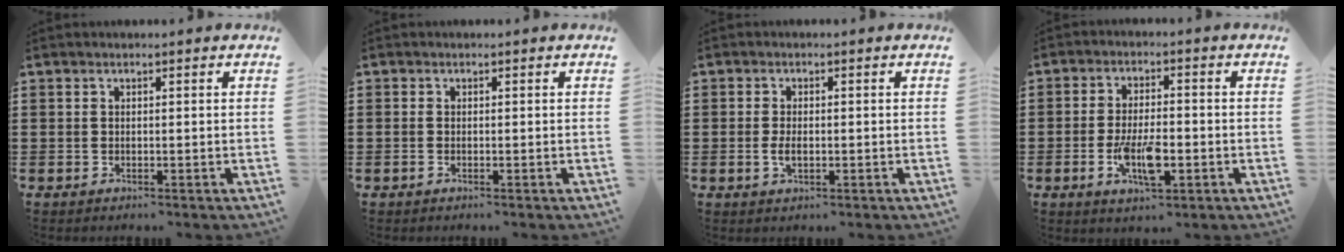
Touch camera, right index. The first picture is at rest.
{"total": 0.5, "force": [-0.3, 0.1, 0.4], "torque": [-0.009, -0.005, -0.004]}
{"total": 3.2, "force": [-0.5, 1.5, 2.8], "torque": [-0.059, -0.001, -0.010]}
{"total": 7.7, "force": [-2.3, 2.8, 6.8], "torque": [-0.144, -0.007, -0.044]}